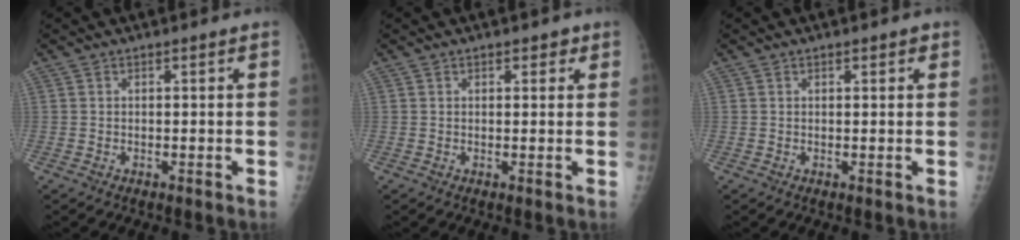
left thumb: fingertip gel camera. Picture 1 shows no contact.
{"total": 2.0, "force": [1.2, 1.2, 1.1], "torque": [0.002, -0.004, 0.013]}
{"total": 1.4, "force": [0.8, 0.6, 0.9], "torque": [-0.005, -0.002, 0.009]}